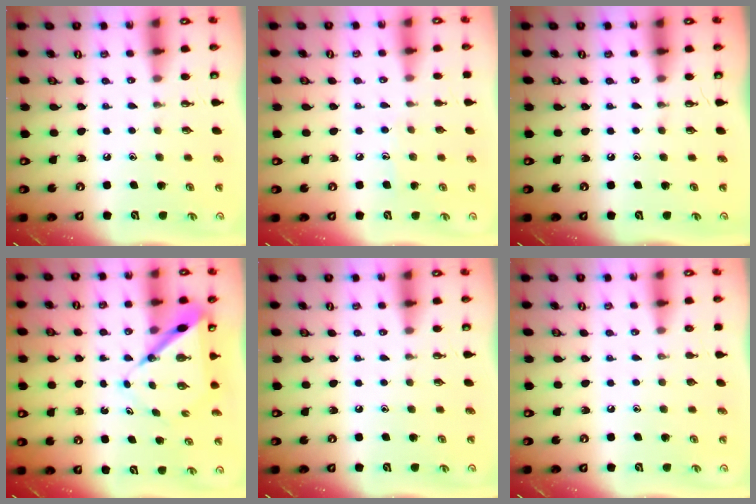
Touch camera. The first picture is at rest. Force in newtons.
{"total": 5.5, "press": 5.4, "slide": 0.5}
{"total": 0.0}
{"total": 7.8, "press": 7.7, "slide": 0.8}
{"total": 0.0}
{"total": 0.0}